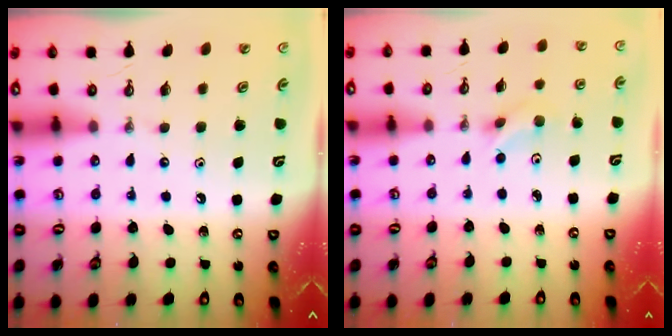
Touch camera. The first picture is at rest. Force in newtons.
{"total": 3.4, "press": 3.3, "slide": 0.9}